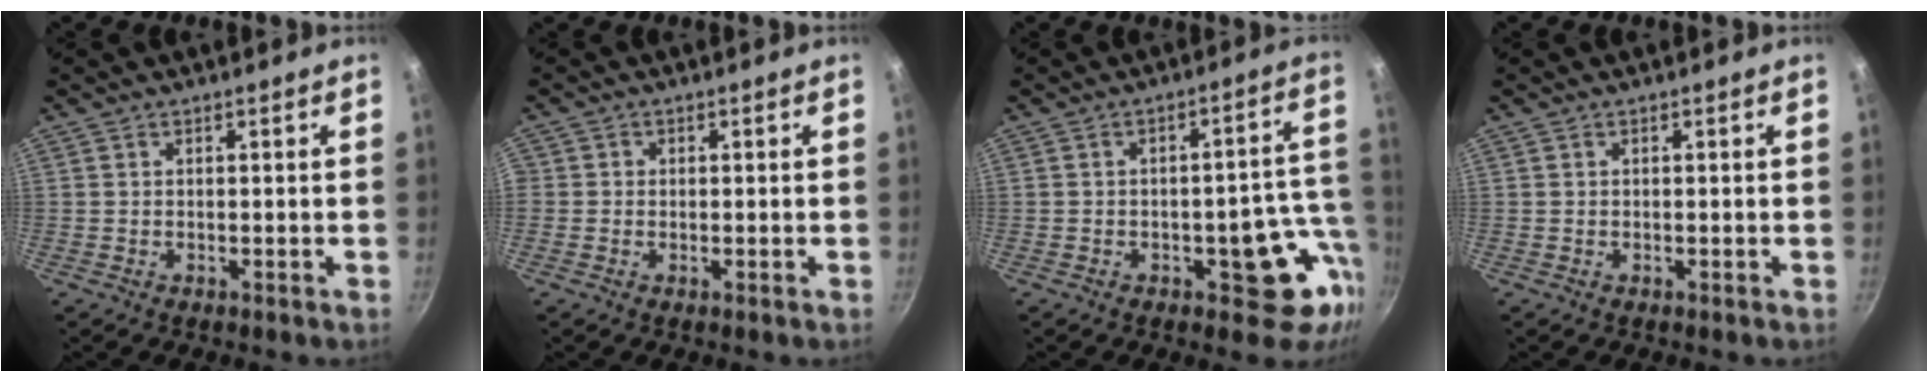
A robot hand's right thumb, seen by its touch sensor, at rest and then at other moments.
{"total": 1.3, "force": [-0.2, 1.3, 0.2], "torque": [0.002, 0.003, -0.006]}
{"total": 12.7, "force": [-4.1, 6.3, 10.2], "torque": [-0.051, 0.034, -0.047]}
{"total": 0.0}